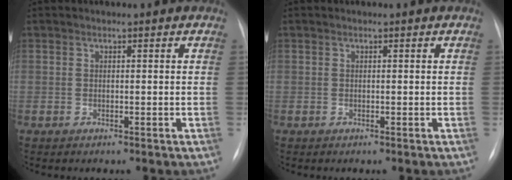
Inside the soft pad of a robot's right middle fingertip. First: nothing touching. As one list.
[{"total": 0.0}]